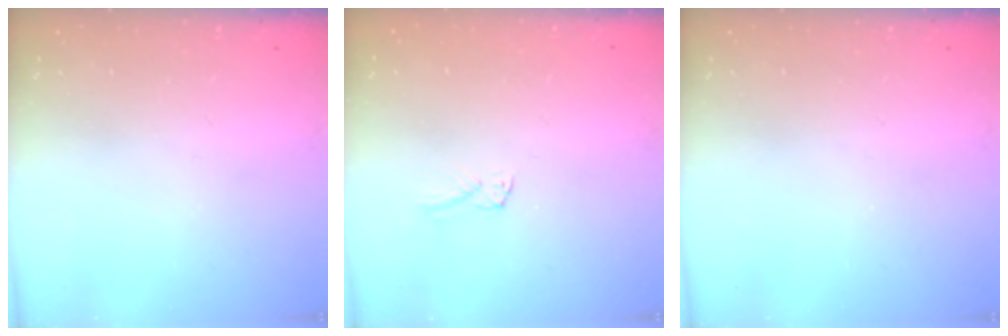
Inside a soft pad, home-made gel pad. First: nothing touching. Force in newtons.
{"total": 1.8, "press": 1.7, "slide": 0.1}
{"total": 0.0}